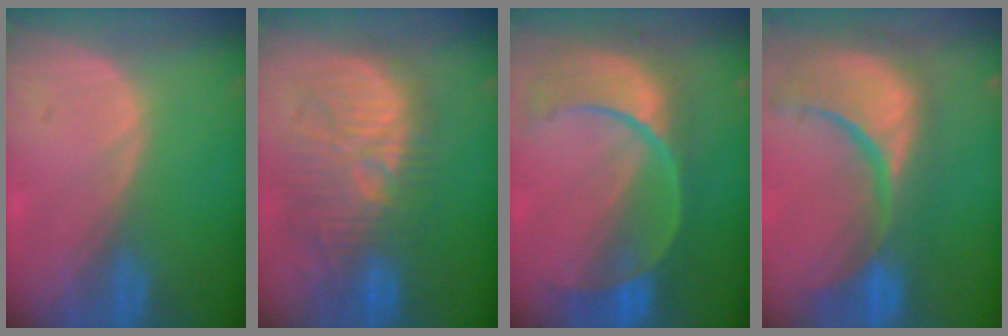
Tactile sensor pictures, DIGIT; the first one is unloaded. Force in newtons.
{"total": 11.4, "press": 11.2, "slide": 2.4}
{"total": 11.1, "press": 9.3, "slide": 6.1}
{"total": 15.3, "press": 12.1, "slide": 9.5}